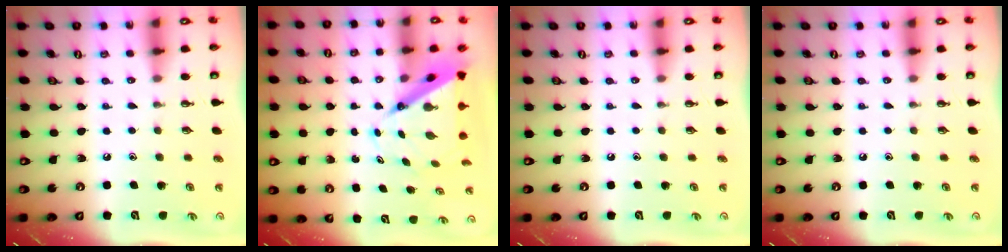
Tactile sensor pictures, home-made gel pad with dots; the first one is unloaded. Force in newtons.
{"total": 8.6, "press": 8.5, "slide": 0.8}
{"total": 0.0}
{"total": 0.0}